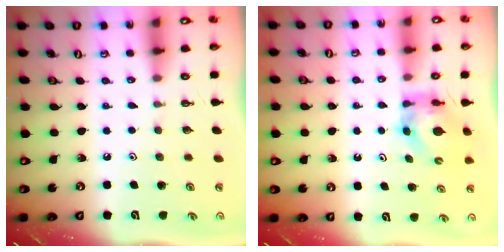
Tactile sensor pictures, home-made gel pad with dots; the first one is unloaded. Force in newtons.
{"total": 7.4, "press": 7.4, "slide": 0.6}